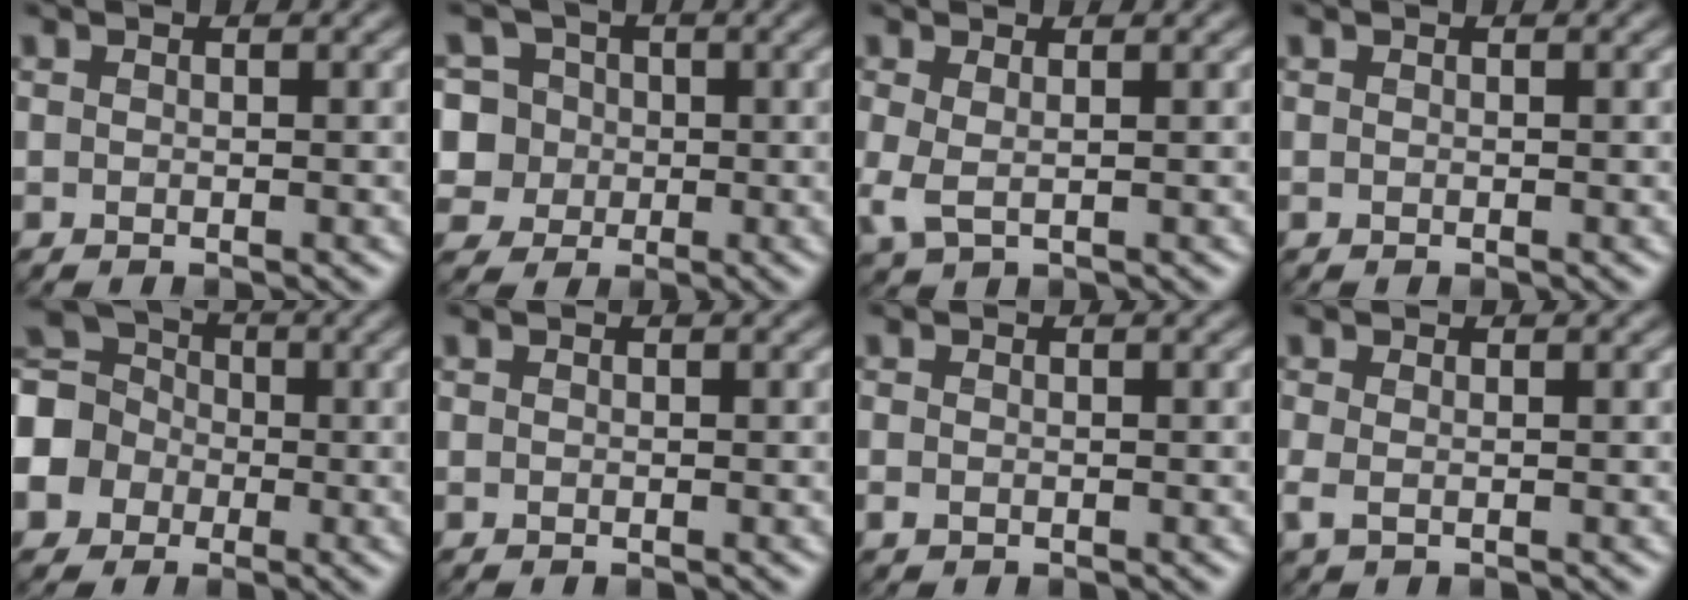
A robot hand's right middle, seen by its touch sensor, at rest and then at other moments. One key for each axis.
{"total": 7.3, "fx": 1.0, "fy": 6.8, "fz": 2.4, "tx": -0.047, "ty": 0.040, "tz": -0.002}
{"total": 2.2, "fx": 0.2, "fy": 1.0, "fz": 1.9, "tx": -0.048, "ty": -0.002, "tz": 0.002}
{"total": 0.0}
{"total": 9.3, "fx": -2.2, "fy": 8.1, "fz": 3.9, "tx": -0.110, "ty": -0.002, "tz": -0.068}
{"total": 0.0}
{"total": 0.7, "fx": -0.2, "fy": 0.5, "fz": 0.4, "tx": -0.009, "ty": -0.004, "tz": -0.004}
{"total": 1.2, "fx": -0.1, "fy": 0.5, "fz": 1.1, "tx": -0.028, "ty": -0.002, "tz": -0.003}